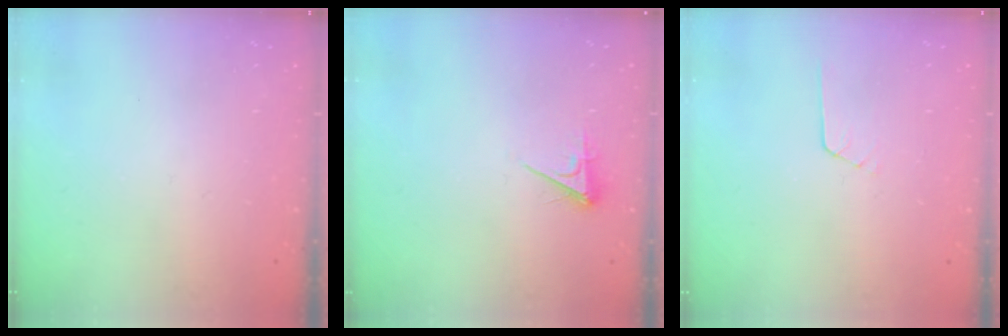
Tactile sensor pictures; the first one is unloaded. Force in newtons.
{"total": 3.4, "press": 3.4, "slide": 0.6}
{"total": 3.7, "press": 3.7, "slide": 0.4}